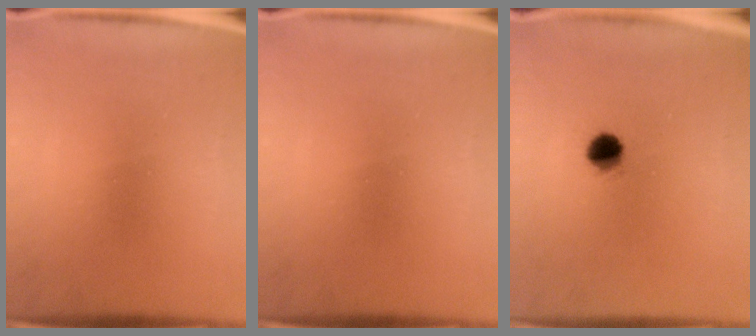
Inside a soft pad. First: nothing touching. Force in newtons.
{"total": 0.0}
{"total": 4.8}